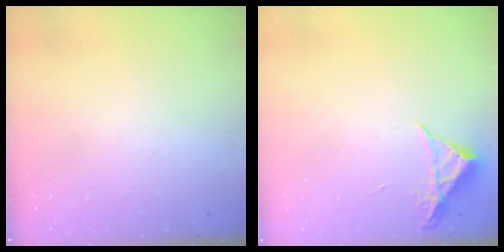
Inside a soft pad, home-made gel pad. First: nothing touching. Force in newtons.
{"total": 3.9, "press": 3.8, "slide": 0.5}